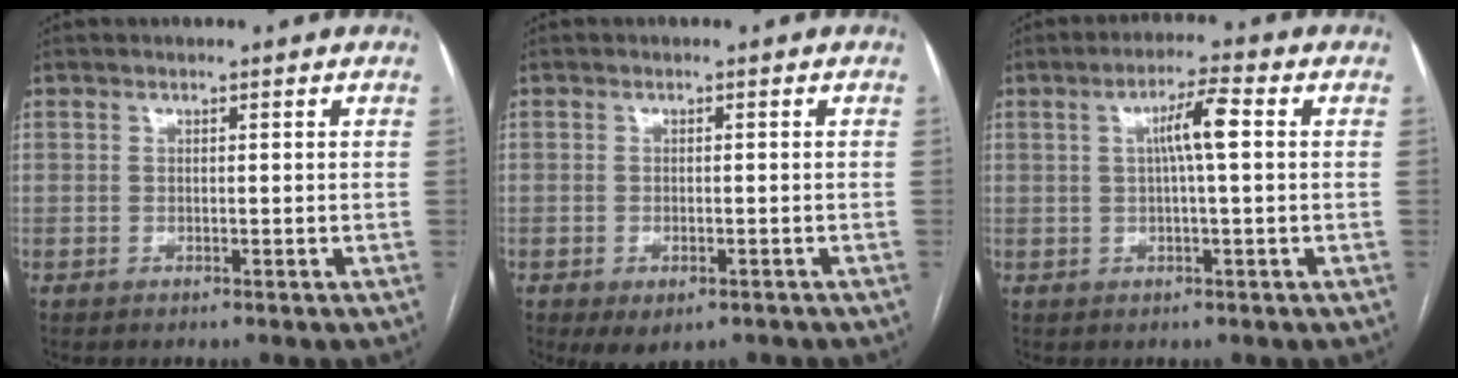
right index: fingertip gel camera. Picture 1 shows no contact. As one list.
[{"total": 4.0, "force": [-2.4, 1.9, 2.5], "torque": [-0.035, -0.006, -0.024]}, {"total": 5.3, "force": [0.9, 0.2, 5.3], "torque": [-0.095, 0.012, 0.014]}]